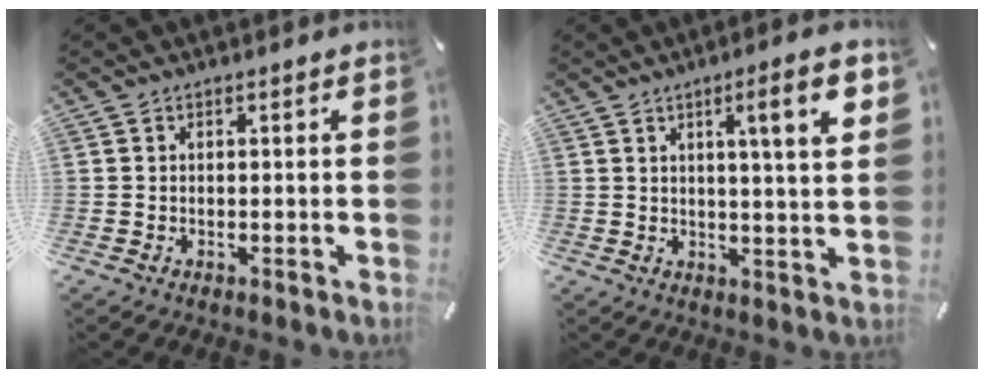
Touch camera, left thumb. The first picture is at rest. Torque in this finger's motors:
{"motor_torque": [1.42, 1.33, 0.84, -0.81, 0.32]}